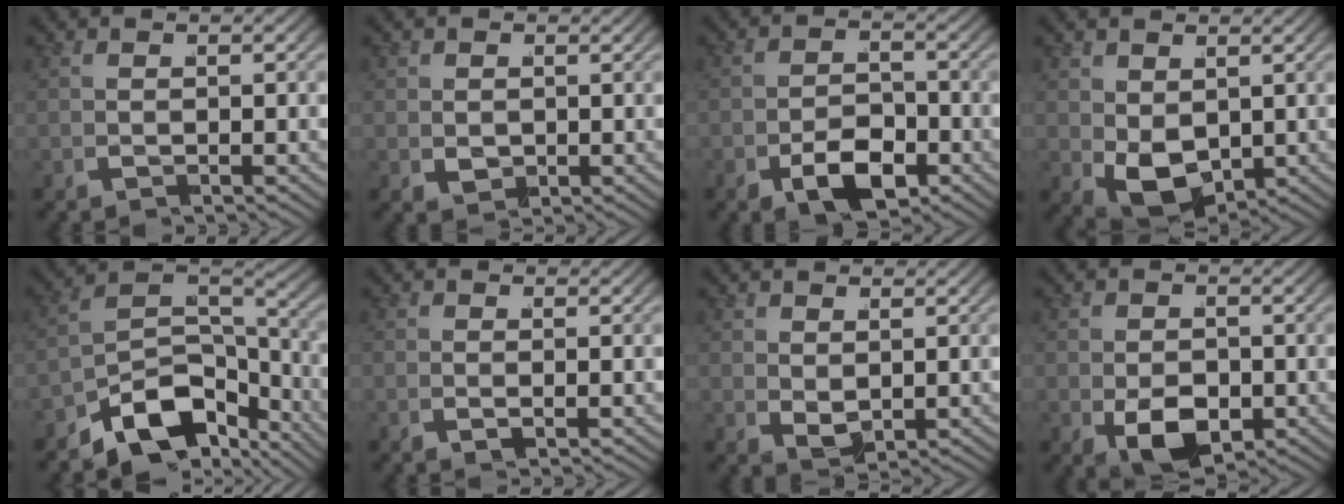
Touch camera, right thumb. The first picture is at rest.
{"total": 1.9, "force": [0.2, 1.7, 1.0], "torque": [-0.020, -0.017, 0.009]}
{"total": 4.8, "force": [-2.8, 2.9, 2.7], "torque": [-0.038, -0.022, -0.046]}
{"total": 6.0, "force": [-1.7, 4.4, 3.6], "torque": [-0.096, -0.051, -0.009]}
{"total": 9.2, "force": [-5.2, 5.1, 5.6], "torque": [-0.110, -0.033, -0.088]}
{"total": 0.0}
{"total": 2.1, "force": [0.5, 1.5, 1.3], "torque": [-0.024, -0.015, 0.015]}
{"total": 5.3, "force": [-1.9, 3.7, 3.3], "torque": [-0.079, -0.045, -0.017]}